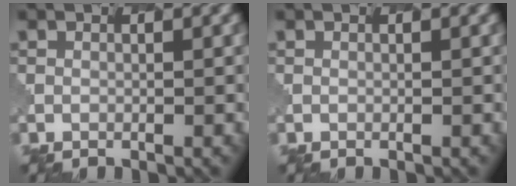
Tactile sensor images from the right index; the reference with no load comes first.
{"total": 0.0}